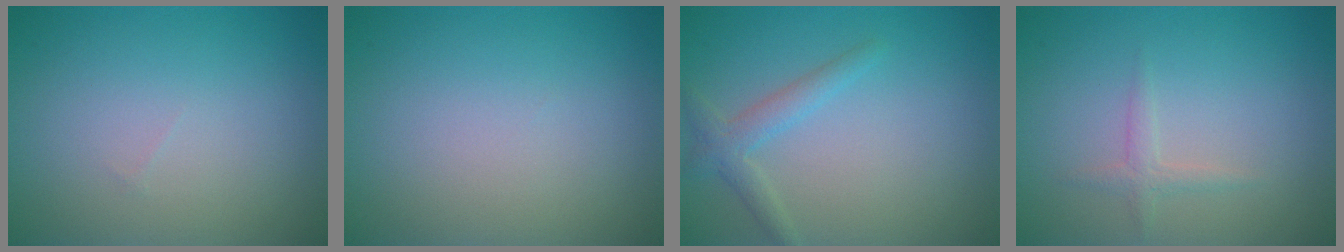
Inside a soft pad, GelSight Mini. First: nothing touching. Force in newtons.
{"total": 0.0}
{"total": 2.1, "press": 2.1, "slide": 0.1}
{"total": 1.1, "press": 1.1, "slide": 0.1}